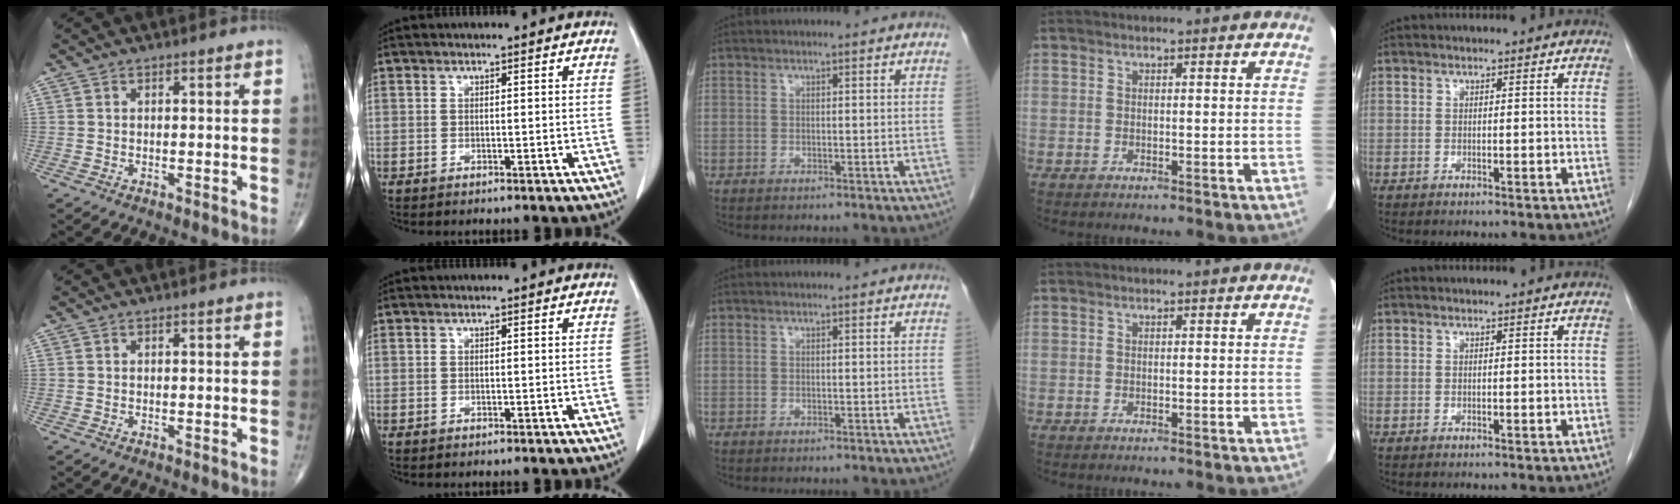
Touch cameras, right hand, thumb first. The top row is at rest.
{}